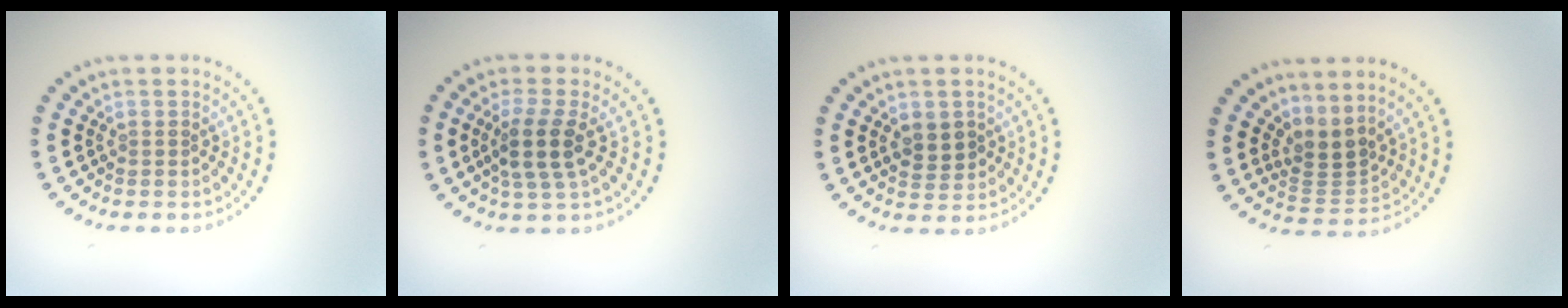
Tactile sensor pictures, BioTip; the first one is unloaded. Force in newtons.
{"total": 3.4, "press": 2.8, "slide": 1.9}
{"total": 2.4, "press": 2.4, "slide": 0.6}
{"total": 2.8, "press": 2.0, "slide": 2.0}